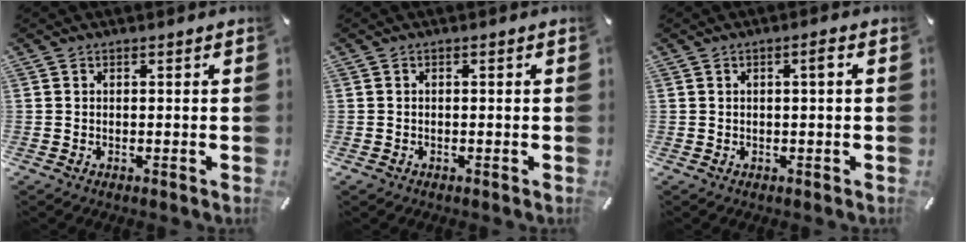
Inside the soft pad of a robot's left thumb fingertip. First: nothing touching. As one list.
[{"total": 0.6, "force": [-0.3, 0.5, 0.2], "torque": [-0.004, 0.002, -0.007]}, {"total": 2.0, "force": [0.3, 0.2, 2.0], "torque": [-0.036, 0.002, 0.003]}]